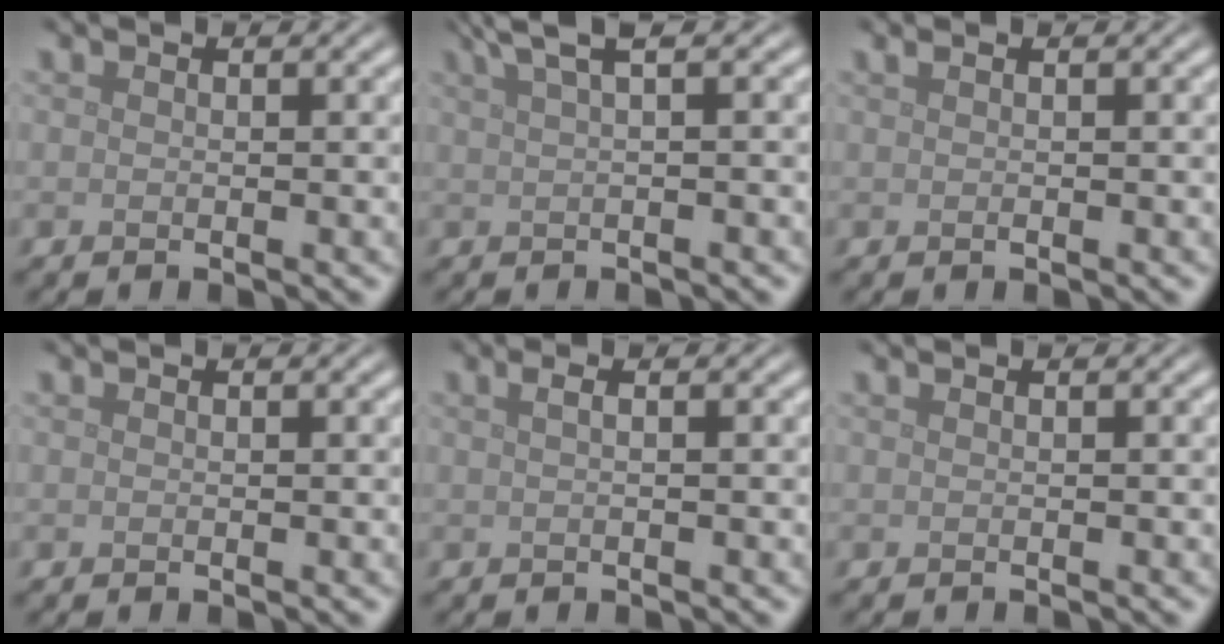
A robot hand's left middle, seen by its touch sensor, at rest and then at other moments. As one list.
[{"total": 3.7, "force": [2.0, 0.8, 2.9], "torque": [-0.038, 0.014, 0.031]}, {"total": 0.6, "force": [0.2, 0.2, 0.5], "torque": [-0.013, 0.006, 0.003]}, {"total": 0.0}, {"total": 1.4, "force": [0.5, 0.6, 1.2], "torque": [-0.015, 0.000, 0.000]}, {"total": 0.6, "force": [-0.2, 0.3, 0.4], "torque": [0.002, 0.003, -0.009]}]